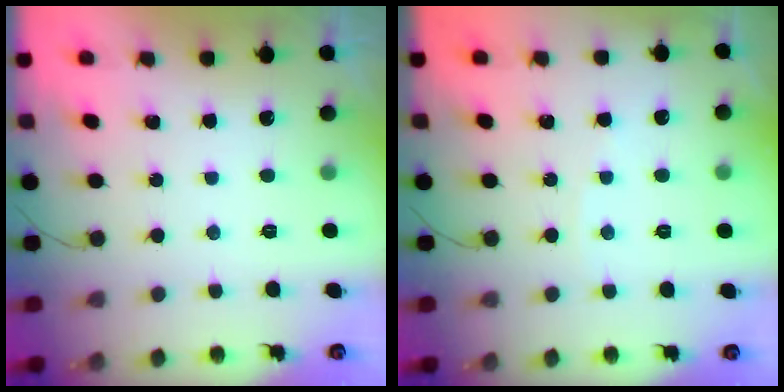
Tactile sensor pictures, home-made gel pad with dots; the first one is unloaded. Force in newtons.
{"total": 1.4, "press": 1.4, "slide": 0.3}